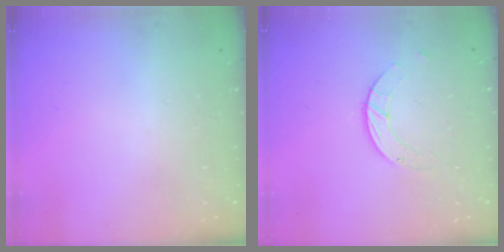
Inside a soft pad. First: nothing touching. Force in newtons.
{"total": 2.8, "press": 2.8, "slide": 0.3}